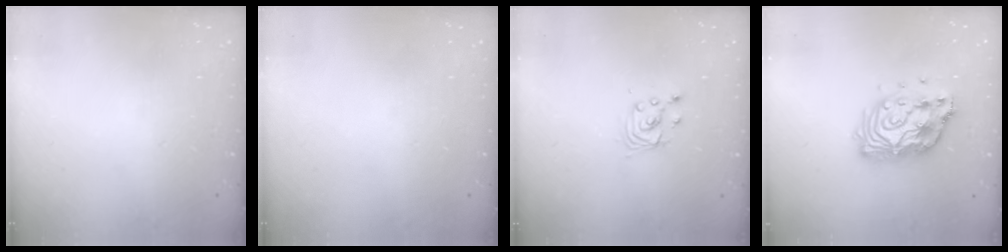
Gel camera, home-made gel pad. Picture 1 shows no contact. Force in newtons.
{"total": 0.0}
{"total": 3.3, "press": 3.3, "slide": 0.3}
{"total": 13.5, "press": 13.4, "slide": 1.2}